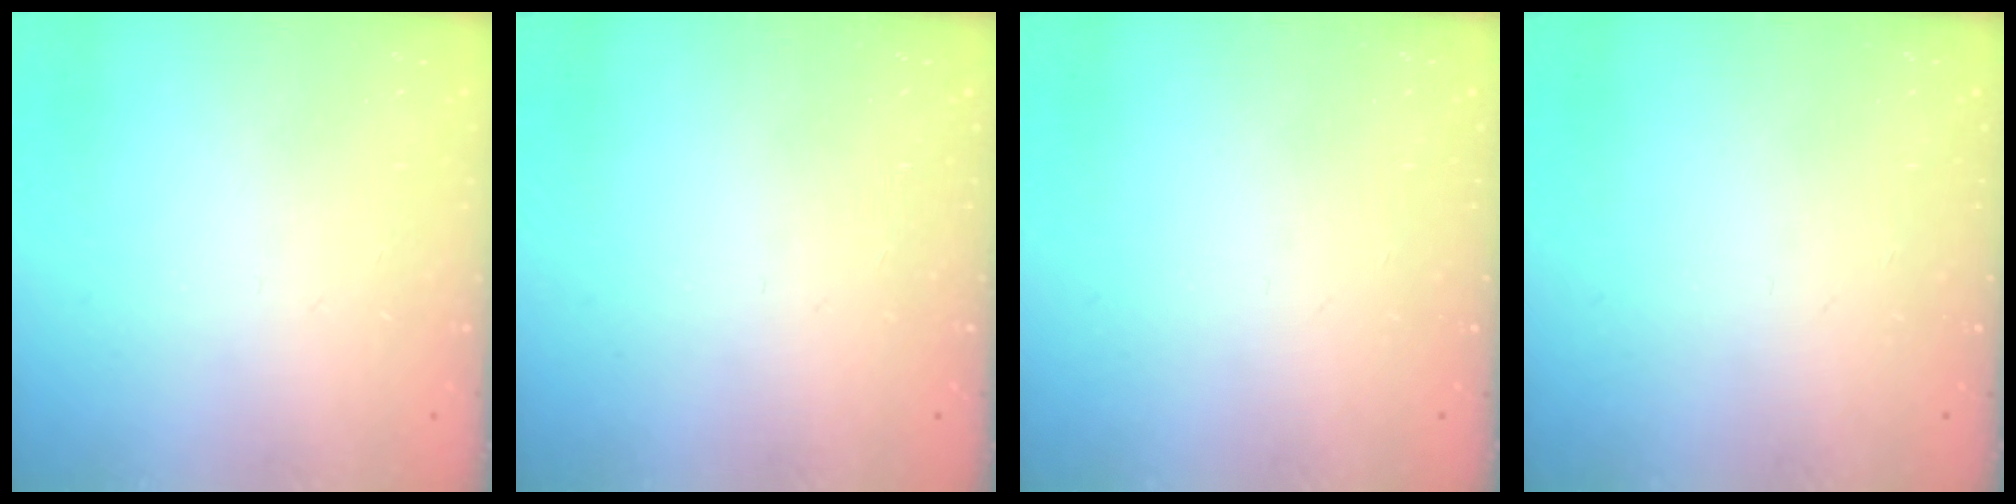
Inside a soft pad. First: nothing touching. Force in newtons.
{"total": 0.0}
{"total": 0.0}
{"total": 0.0}